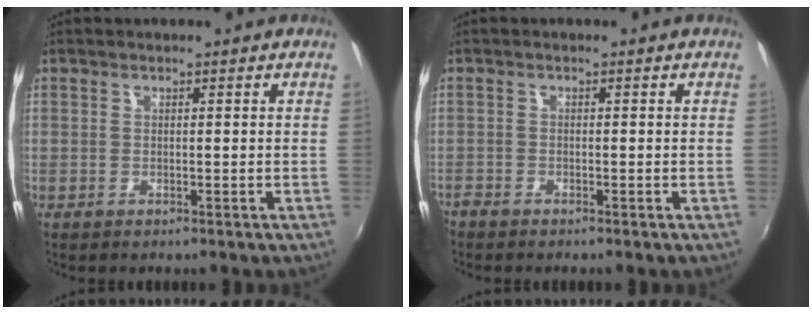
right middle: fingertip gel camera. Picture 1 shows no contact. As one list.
[{"total": 1.5, "force": [-1.4, 0.4, 0.3], "torque": [-0.010, -0.007, -0.030]}]